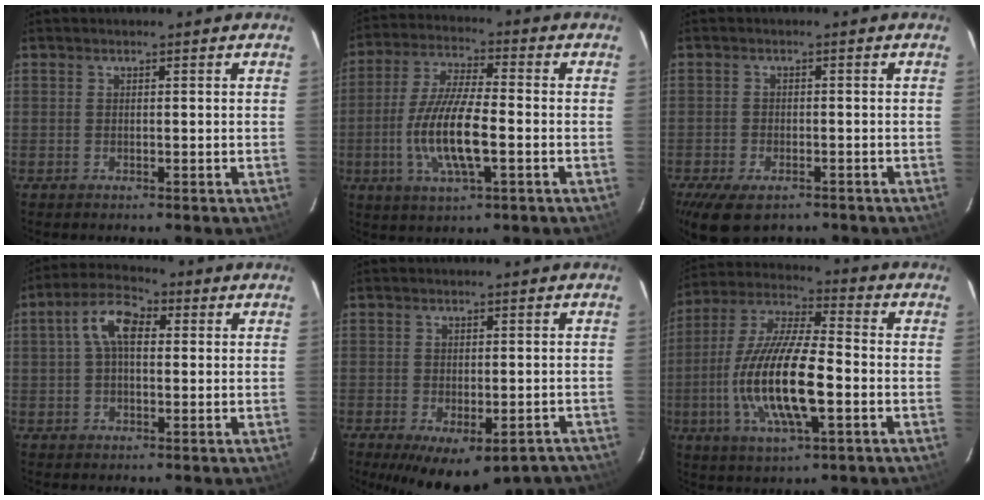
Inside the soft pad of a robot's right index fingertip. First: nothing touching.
{"total": 12.6, "force": [-3.1, 3.3, 11.8], "torque": [-0.244, -0.007, -0.059]}
{"total": 7.8, "force": [-5.2, 4.0, 4.2], "torque": [-0.095, -0.019, -0.085]}
{"total": 7.6, "force": [1.4, 4.2, 6.2], "torque": [-0.121, 0.026, 0.022]}
{"total": 14.9, "force": [-10.4, 6.6, 8.3], "torque": [-0.146, -0.023, -0.125]}
{"total": 17.4, "force": [-3.9, 4.8, 16.2], "torque": [-0.329, -0.011, -0.076]}